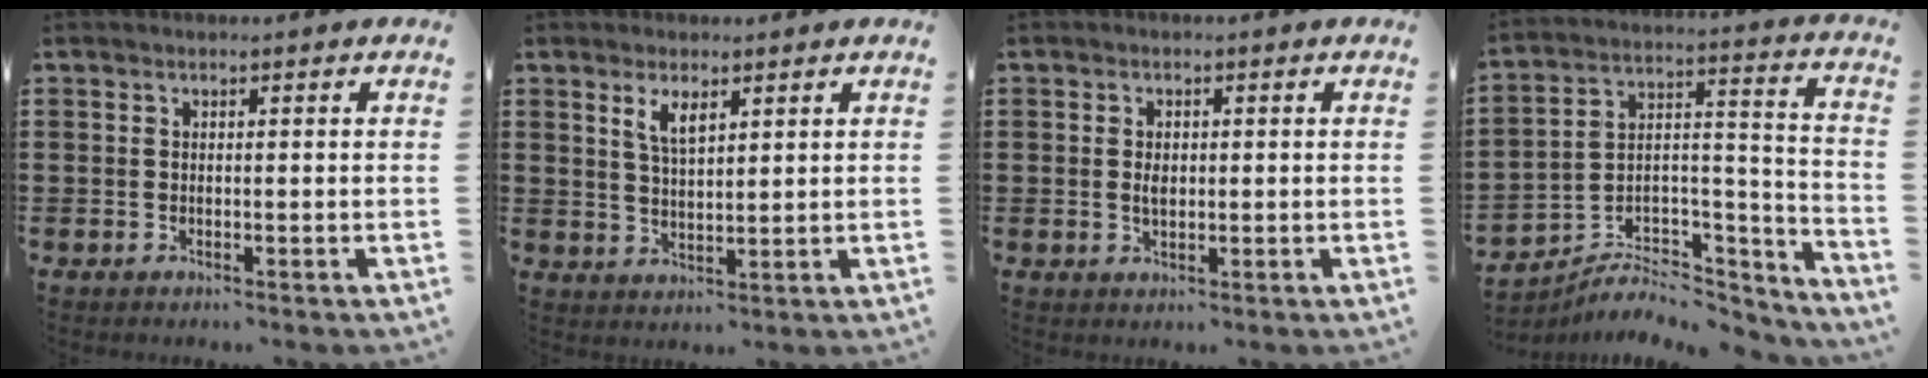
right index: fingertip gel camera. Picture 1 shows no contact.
{"total": 3.5, "force": [2.1, 1.3, 2.6], "torque": [-0.056, 0.004, 0.036]}
{"total": 2.1, "force": [0.1, 1.2, 1.8], "torque": [-0.037, 0.004, 0.002]}
{"total": 5.5, "force": [-4.4, 3.0, 1.6], "torque": [-0.027, 0.004, -0.083]}